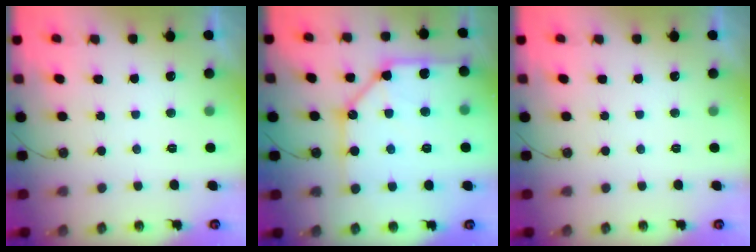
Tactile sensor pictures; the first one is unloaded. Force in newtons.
{"total": 17.5, "press": 17.3, "slide": 2.3}
{"total": 0.0}